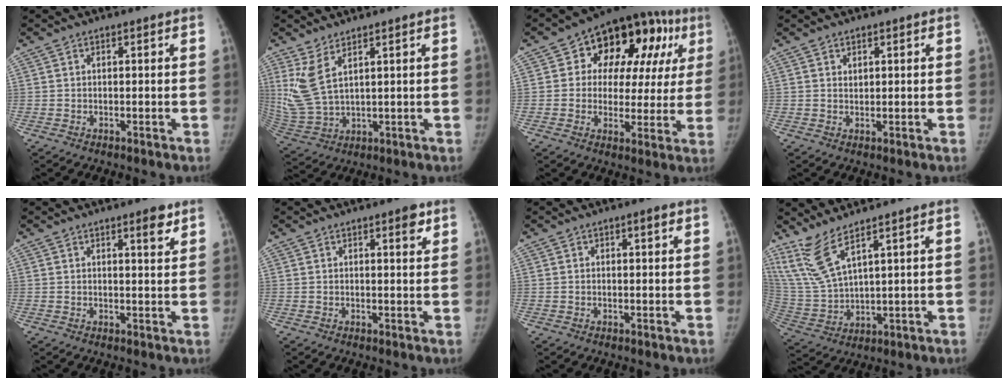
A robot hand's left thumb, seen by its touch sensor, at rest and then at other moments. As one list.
[{"total": 8.4, "force": [4.1, 3.4, 6.5], "torque": [-0.151, -0.019, 0.097]}, {"total": 19.5, "force": [6.7, 12.4, 13.5], "torque": [-0.113, 0.017, 0.082]}, {"total": 1.0, "force": [0.6, 0.6, 0.4], "torque": [0.004, -0.005, 0.010]}, {"total": 3.4, "force": [2.2, 0.7, 2.5], "torque": [-0.030, -0.015, 0.031]}, {"total": 2.6, "force": [1.5, 0.7, 2.0], "torque": [-0.021, -0.007, 0.019]}, {"total": 1.3, "force": [0.6, 0.4, 1.1], "torque": [-0.011, -0.001, 0.004]}, {"total": 9.0, "force": [6.6, 1.5, 5.9], "torque": [-0.139, -0.039, 0.159]}]